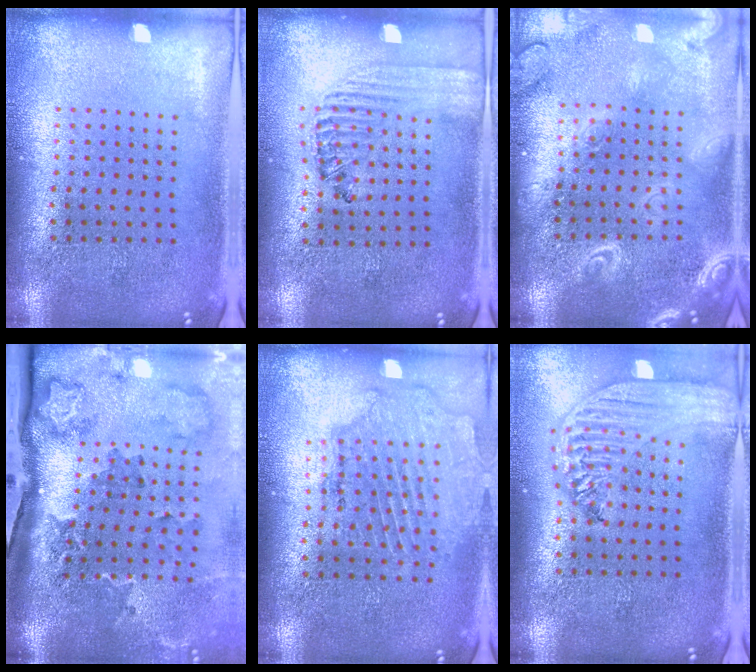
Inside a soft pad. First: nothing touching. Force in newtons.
{"total": 1.3, "press": 1.2, "slide": 0.5}
{"total": 2.6, "press": 2.5, "slide": 0.3}
{"total": 3.4, "press": 2.3, "slide": 2.5}
{"total": 1.6, "press": 1.6, "slide": 0.4}
{"total": 2.7, "press": 2.2, "slide": 1.5}